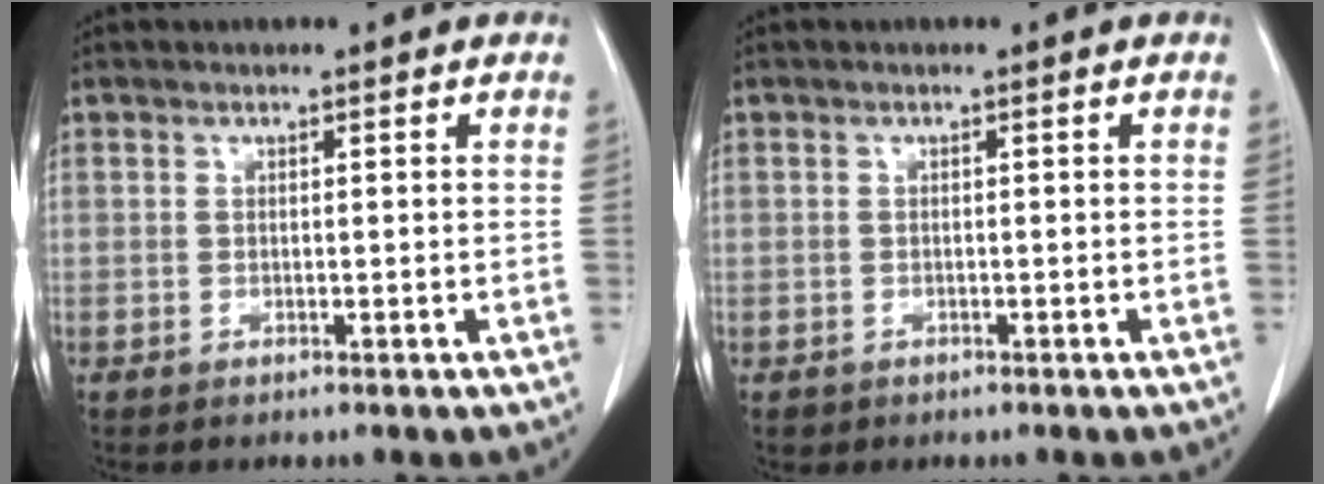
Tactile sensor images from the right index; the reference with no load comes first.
{"total": 1.0, "force": [-0.4, 0.9, 0.0], "torque": [-0.005, 0.004, -0.003]}